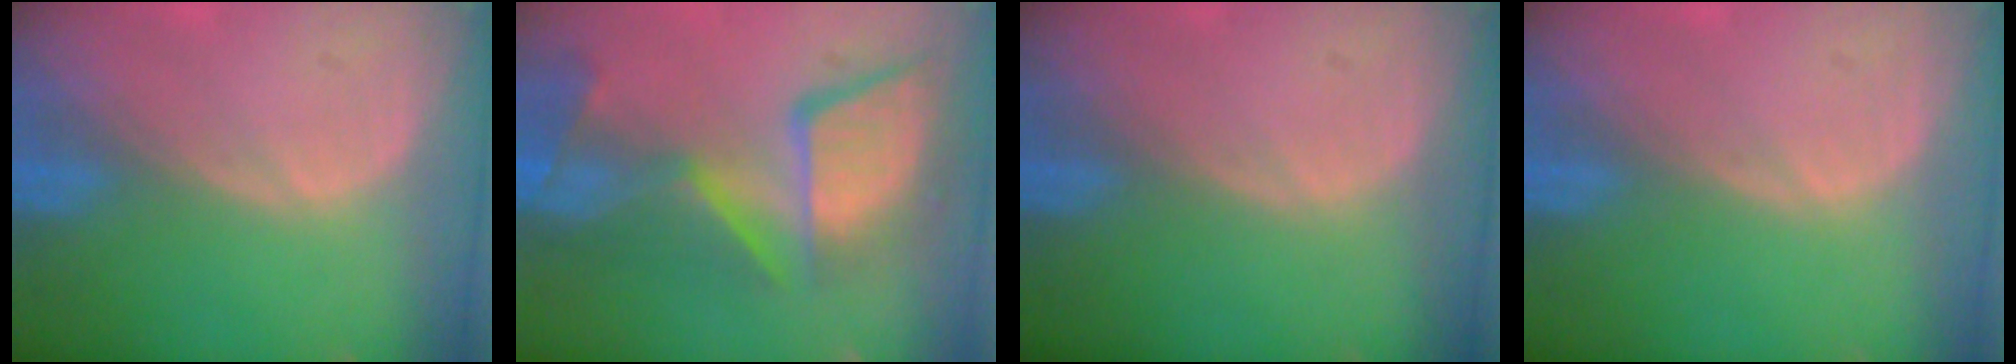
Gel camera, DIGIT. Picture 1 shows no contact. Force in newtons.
{"total": 13.2, "press": 11.2, "slide": 7.0}
{"total": 0.0}
{"total": 0.0}